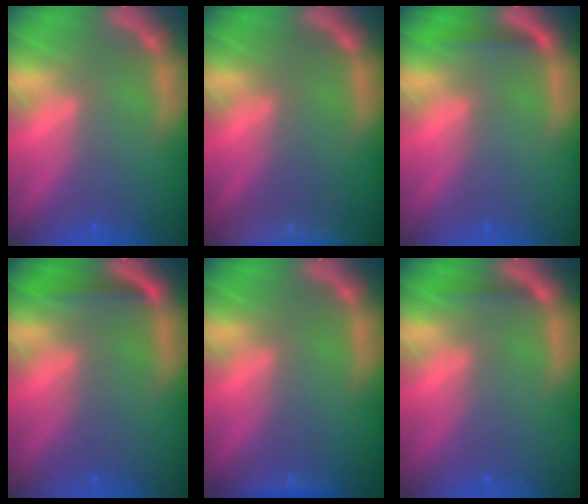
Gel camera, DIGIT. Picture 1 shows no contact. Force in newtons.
{"total": 6.9}
{"total": 1.4}
{"total": 1.9}
{"total": 0.9}
{"total": 0.9}